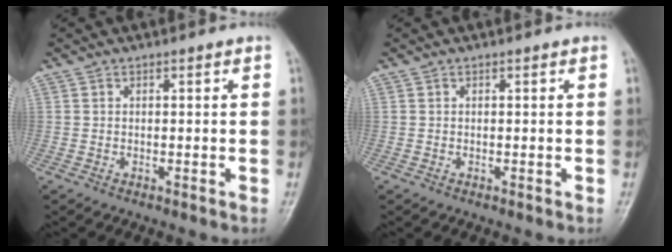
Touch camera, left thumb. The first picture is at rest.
{"total": 0.0}